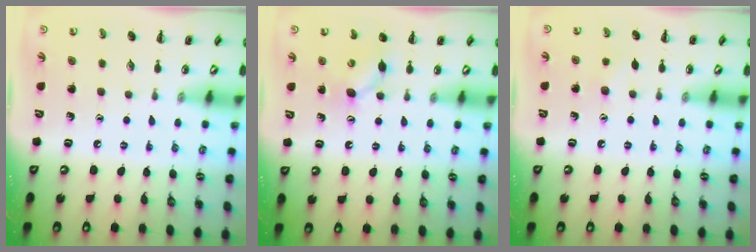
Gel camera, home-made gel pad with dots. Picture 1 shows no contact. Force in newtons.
{"total": 5.2, "press": 5.1, "slide": 1.2}
{"total": 5.1, "press": 4.9, "slide": 1.3}